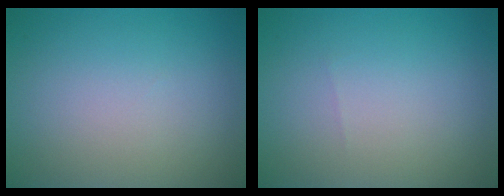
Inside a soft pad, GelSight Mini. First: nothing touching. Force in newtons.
{"total": 0.0}